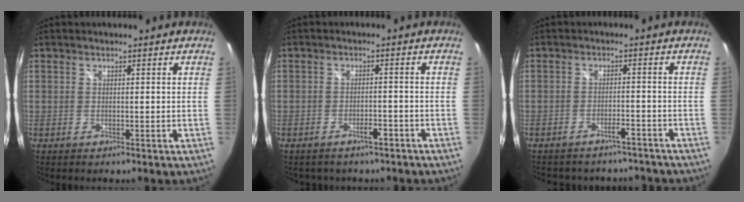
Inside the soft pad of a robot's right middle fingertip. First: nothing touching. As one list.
[{"total": 3.8, "force": [-3.0, 1.9, 1.4], "torque": [-0.028, 0.002, -0.036]}, {"total": 10.1, "force": [-8.9, 3.8, 2.9], "torque": [-0.071, 0.005, -0.110]}]